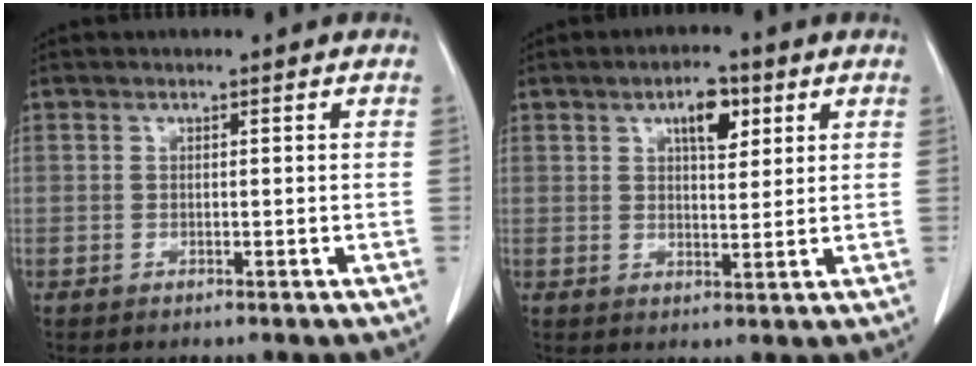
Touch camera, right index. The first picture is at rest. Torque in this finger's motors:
{"motor_torque": [0.15, 0.15, 0.13, 0.05]}